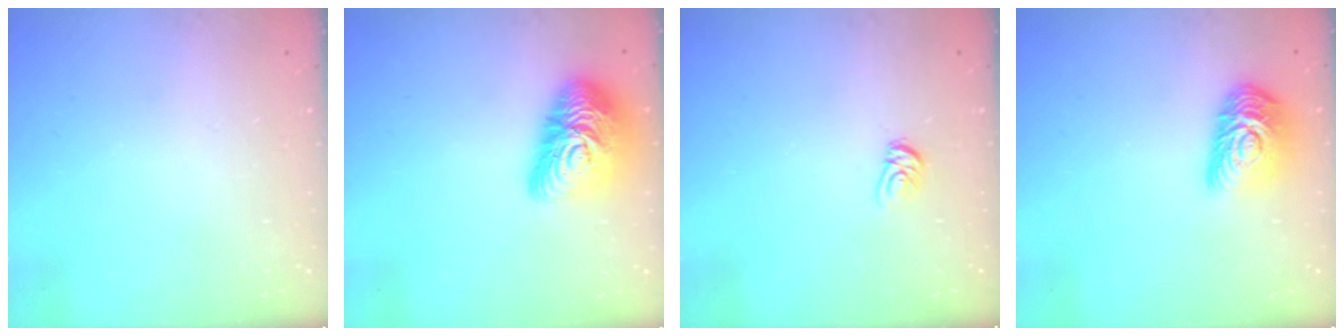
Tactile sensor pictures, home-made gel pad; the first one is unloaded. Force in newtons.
{"total": 16.1, "press": 16.1, "slide": 0.9}
{"total": 4.2, "press": 4.2, "slide": 0.3}
{"total": 13.2, "press": 13.2, "slide": 0.6}